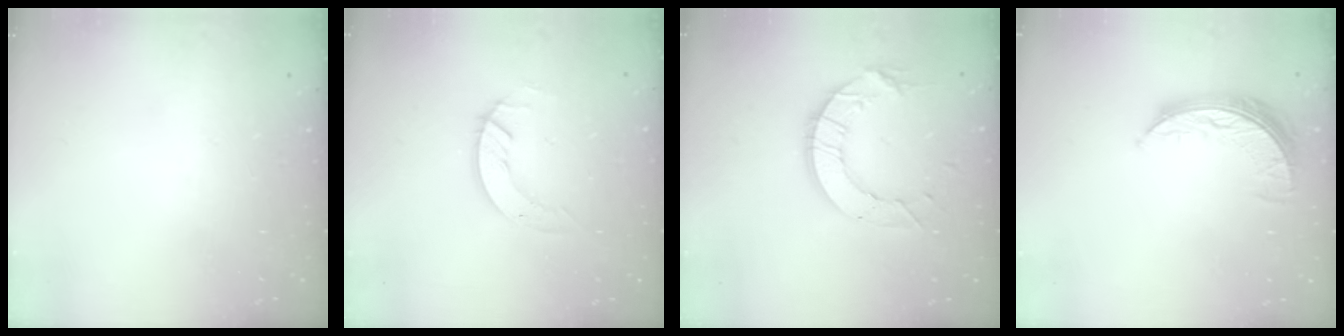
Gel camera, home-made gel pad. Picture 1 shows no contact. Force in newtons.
{"total": 4.5, "press": 4.5, "slide": 0.4}
{"total": 10.4, "press": 10.3, "slide": 0.5}
{"total": 8.4, "press": 8.4, "slide": 0.7}